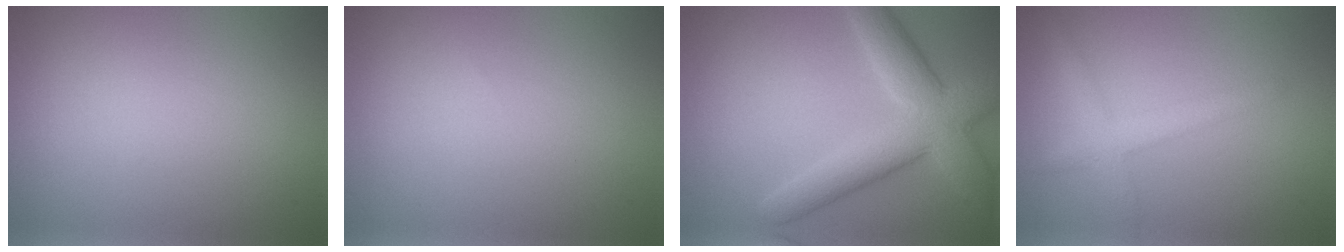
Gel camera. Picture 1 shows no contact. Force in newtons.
{"total": 0.0}
{"total": 7.0, "press": 7.0, "slide": 0.4}
{"total": 2.6, "press": 2.6, "slide": 0.2}